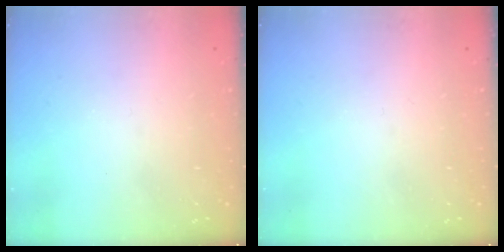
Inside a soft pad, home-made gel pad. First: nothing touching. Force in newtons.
{"total": 0.0}